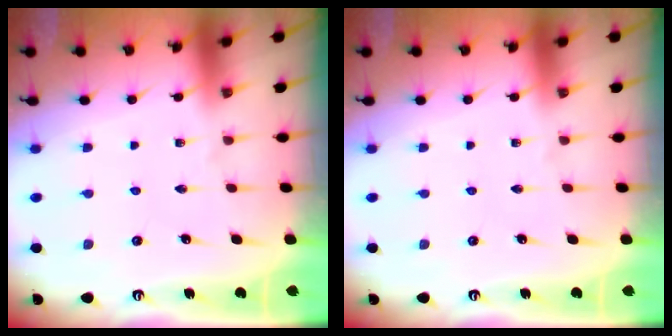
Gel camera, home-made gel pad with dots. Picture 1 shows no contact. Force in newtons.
{"total": 0.0}